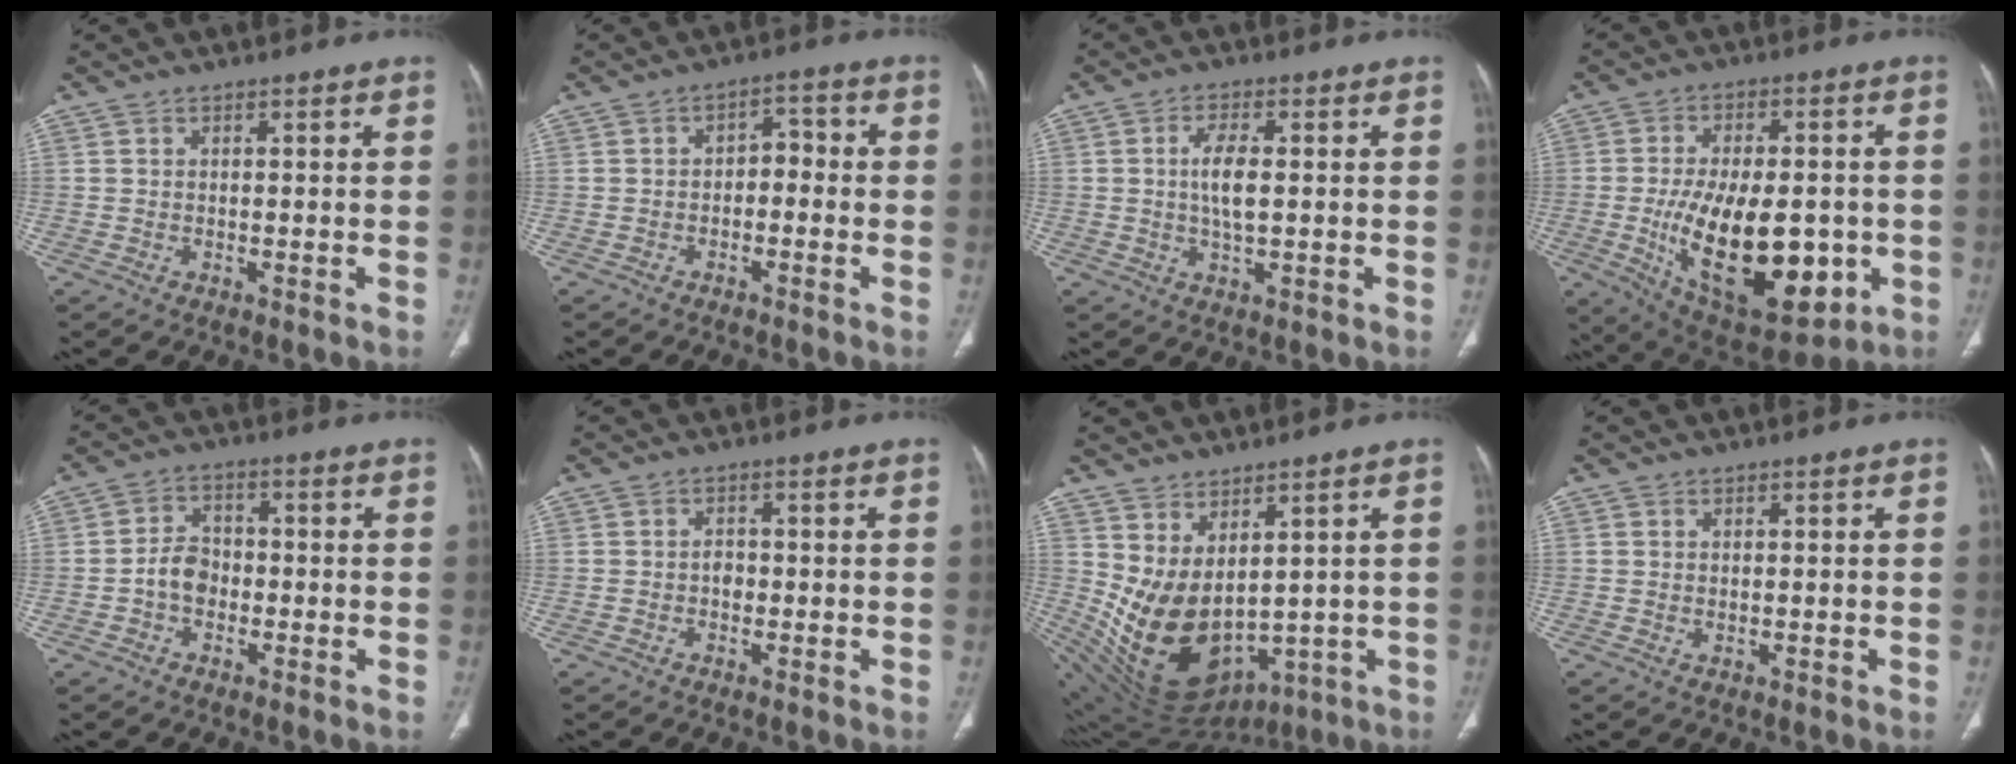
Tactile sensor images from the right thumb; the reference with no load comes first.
{"total": 4.1, "force": [-1.1, 2.8, 2.8], "torque": [-0.026, 0.027, -0.024]}
{"total": 5.4, "force": [0.4, 2.1, 5.0], "torque": [-0.098, -0.003, 0.005]}
{"total": 23.7, "force": [-4.7, 11.9, 19.9], "torque": [-0.309, -0.010, -0.041]}
{"total": 5.1, "force": [-1.4, 3.9, 3.0], "torque": [-0.038, 0.020, -0.032]}
{"total": 1.6, "force": [-0.4, 1.3, 0.9], "torque": [-0.007, 0.006, -0.009]}
{"total": 14.7, "force": [1.9, 9.1, 11.4], "torque": [-0.185, -0.038, 0.078]}
{"total": 0.5, "force": [0.1, 0.3, 0.4], "torque": [-0.009, -0.002, 0.004]}